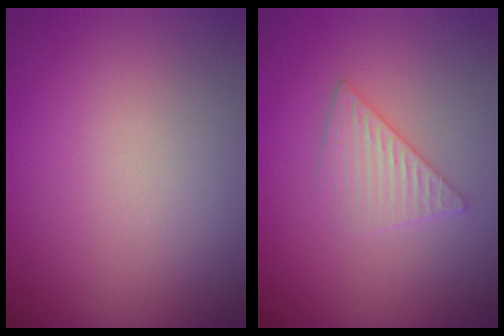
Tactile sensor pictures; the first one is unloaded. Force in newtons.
{"total": 2.6, "press": 2.6, "slide": 0.3}